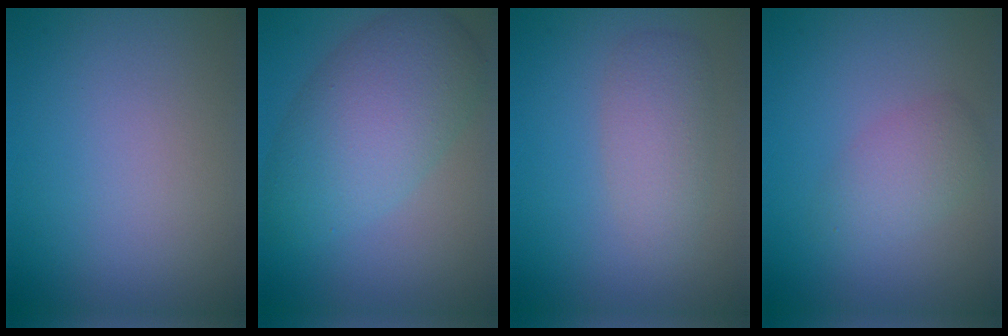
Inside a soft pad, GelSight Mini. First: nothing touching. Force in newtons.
{"total": 7.3, "press": 7.3, "slide": 0.1}
{"total": 2.8, "press": 2.8, "slide": 0.2}
{"total": 2.5, "press": 2.5, "slide": 0.1}